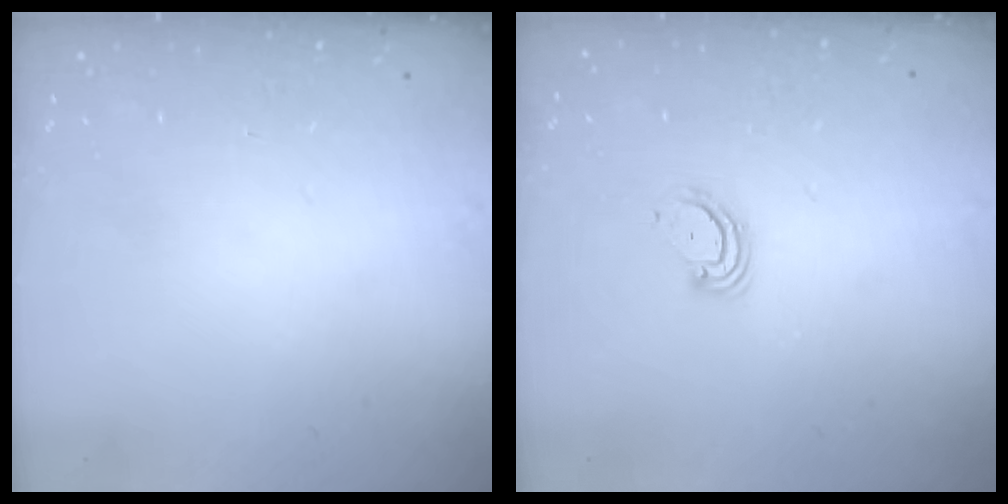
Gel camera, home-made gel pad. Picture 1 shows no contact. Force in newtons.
{"total": 3.5, "press": 3.5, "slide": 0.2}